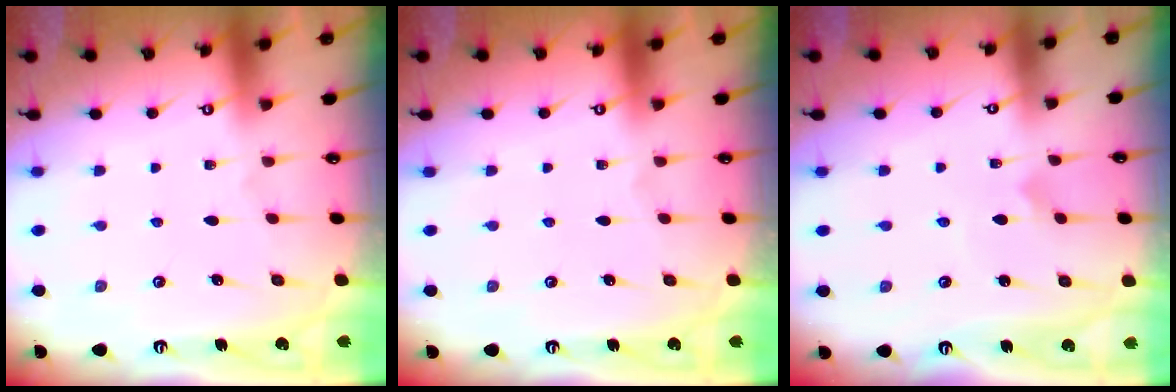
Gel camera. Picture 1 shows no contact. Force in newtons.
{"total": 0.0}
{"total": 2.9, "press": 2.9, "slide": 0.2}